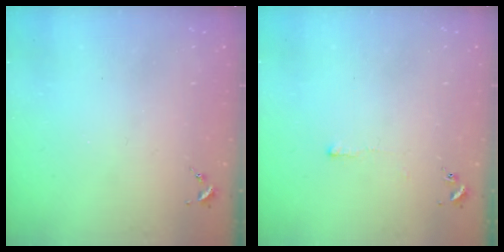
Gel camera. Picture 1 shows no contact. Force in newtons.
{"total": 2.4, "press": 2.4, "slide": 0.5}